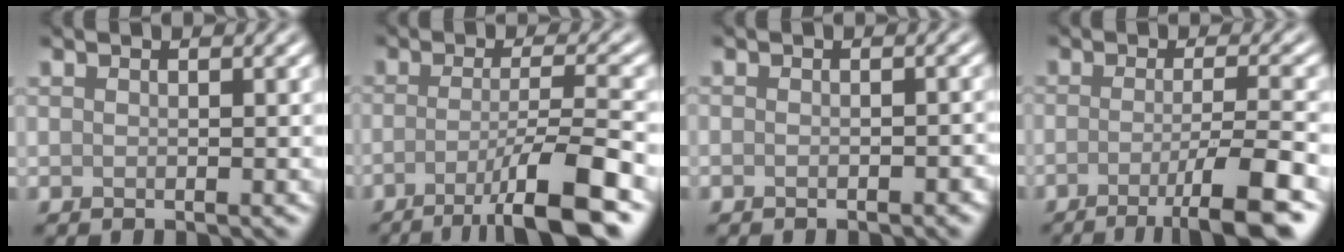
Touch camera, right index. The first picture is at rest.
{"total": 7.8, "force": [-4.3, 0.9, 6.4], "torque": [-0.093, 0.004, -0.079]}
{"total": 1.0, "force": [-0.7, 0.5, 0.5], "torque": [-0.008, -0.004, -0.011]}
{"total": 6.7, "force": [-3.4, 1.0, 5.8], "torque": [-0.081, -0.003, -0.060]}